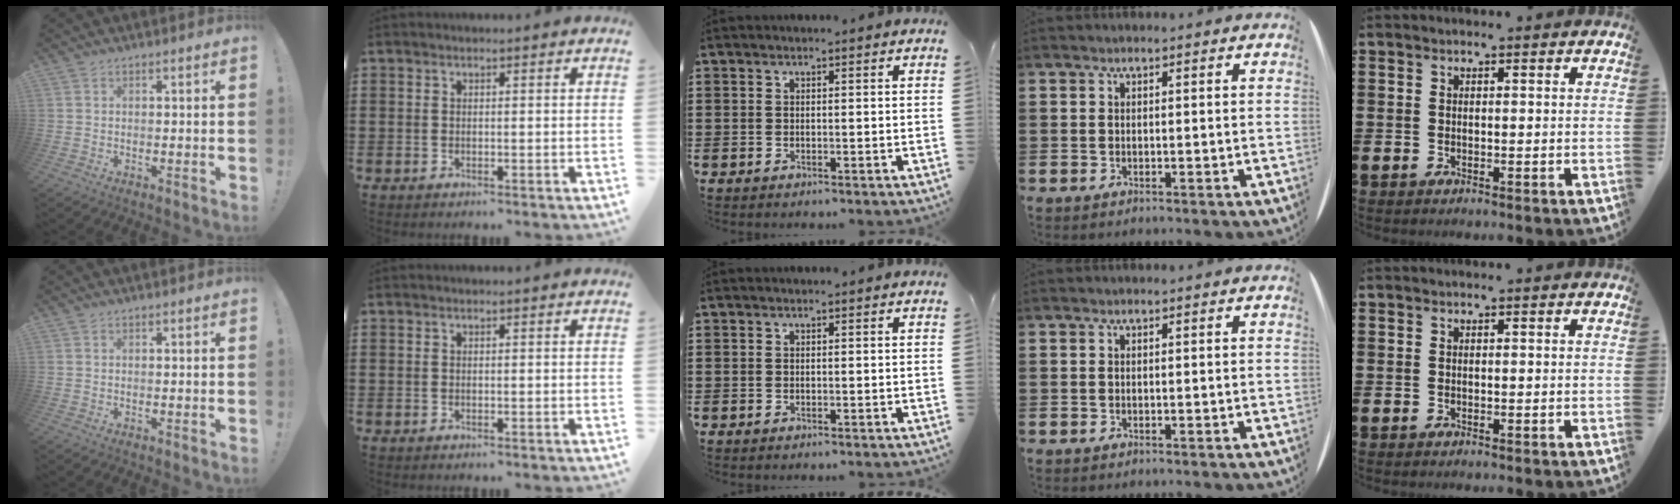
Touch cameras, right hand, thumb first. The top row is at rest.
{}